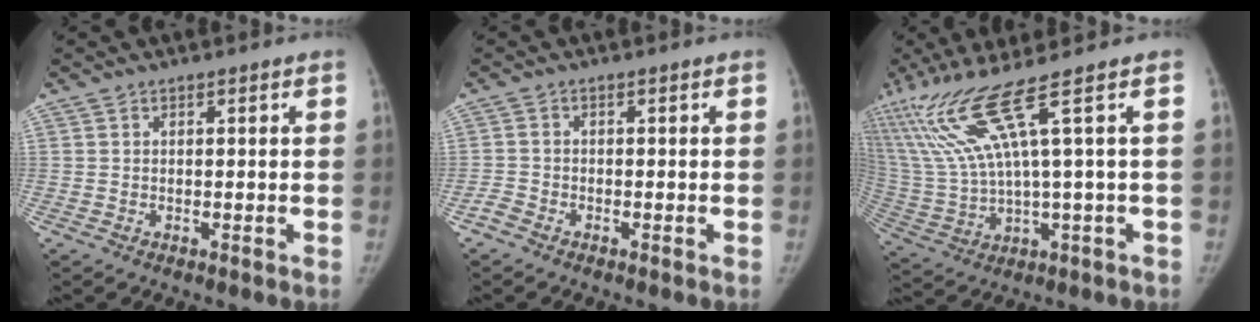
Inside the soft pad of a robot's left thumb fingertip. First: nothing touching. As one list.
[{"total": 2.1, "force": [-1.7, 1.0, 0.7], "torque": [-0.018, 0.003, -0.039]}, {"total": 14.6, "force": [6.8, -0.4, 12.9], "torque": [-0.293, -0.015, 0.146]}]